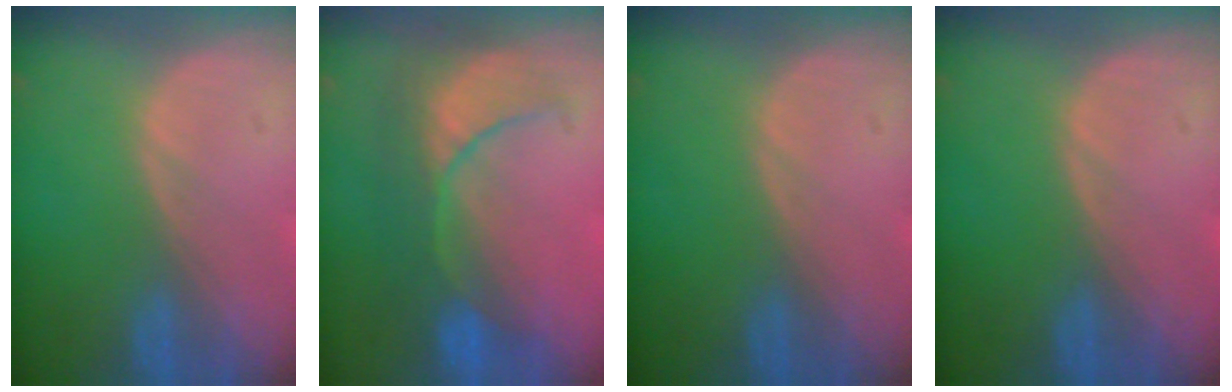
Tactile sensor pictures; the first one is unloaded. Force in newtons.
{"total": 8.4, "press": 8.3, "slide": 1.3}
{"total": 0.0}
{"total": 0.0}